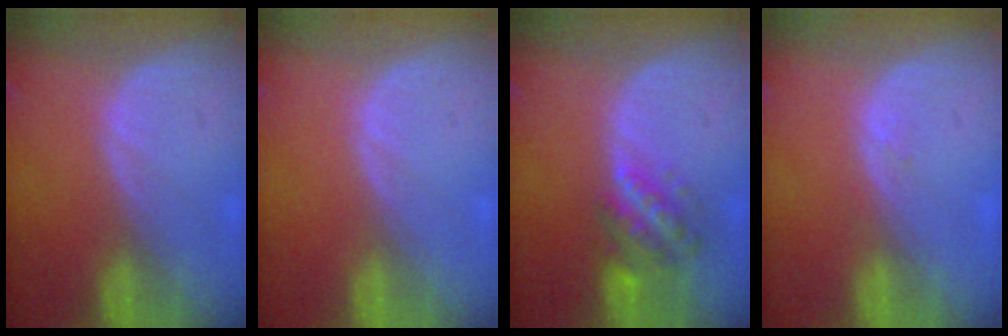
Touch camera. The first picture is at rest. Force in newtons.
{"total": 0.0}
{"total": 5.9, "press": 5.7, "slide": 1.2}
{"total": 0.7, "press": 0.6, "slide": 0.3}